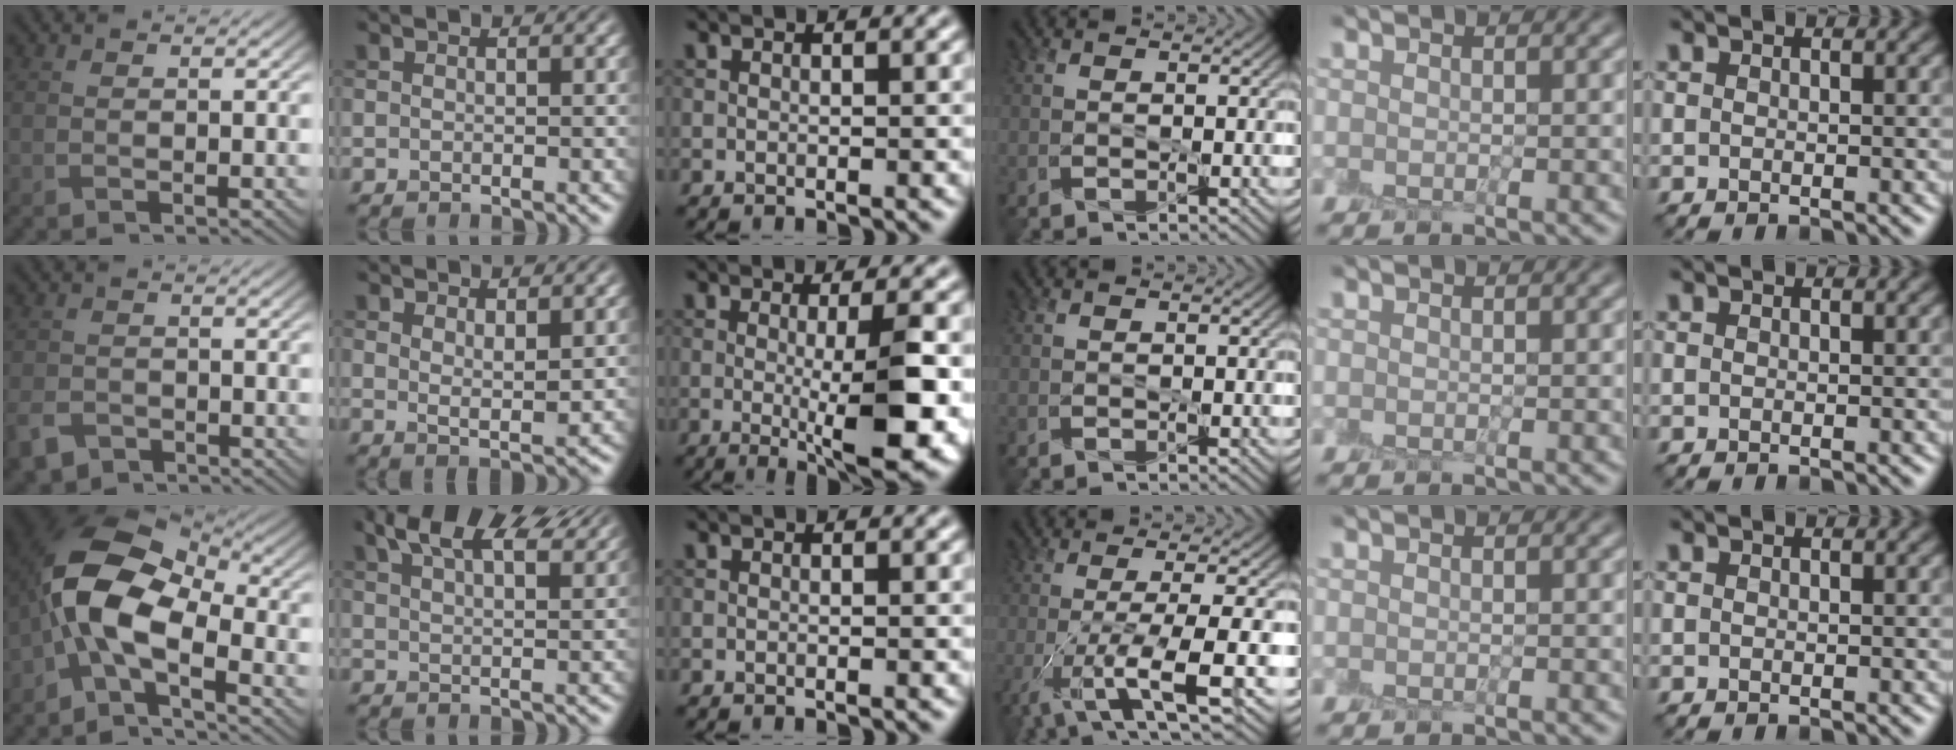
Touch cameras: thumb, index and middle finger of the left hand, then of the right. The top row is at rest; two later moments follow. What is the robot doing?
{"motion": "peel", "object": "shipping label"}